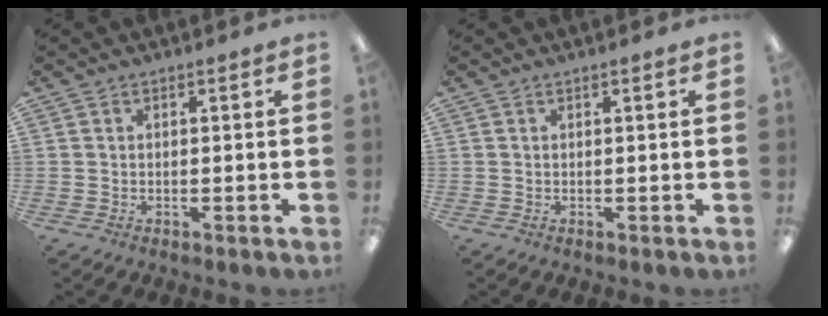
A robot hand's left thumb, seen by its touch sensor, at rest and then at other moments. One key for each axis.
{"total": 0.0}